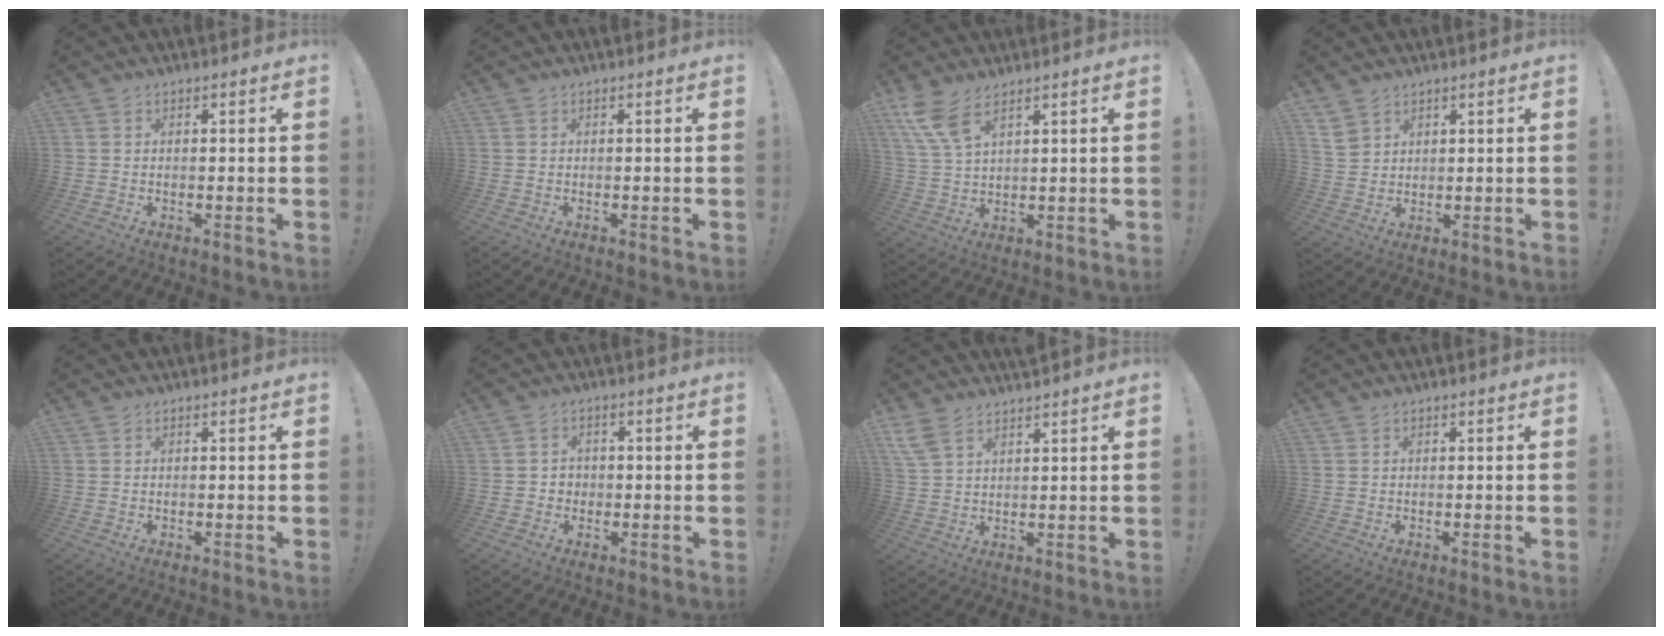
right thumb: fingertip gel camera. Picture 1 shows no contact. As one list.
[{"total": 0.0}, {"total": 8.1, "force": [5.3, 2.5, 5.6], "torque": [-0.108, -0.022, 0.102]}, {"total": 3.3, "force": [2.4, 2.1, 0.7], "torque": [-0.011, -0.011, 0.047]}, {"total": 0.0}, {"total": 2.7, "force": [-0.5, 2.5, 0.9], "torque": [-0.015, 0.003, -0.012]}, {"total": 4.2, "force": [3.3, 1.1, 2.2], "torque": [-0.044, -0.011, 0.066]}, {"total": 0.0}]